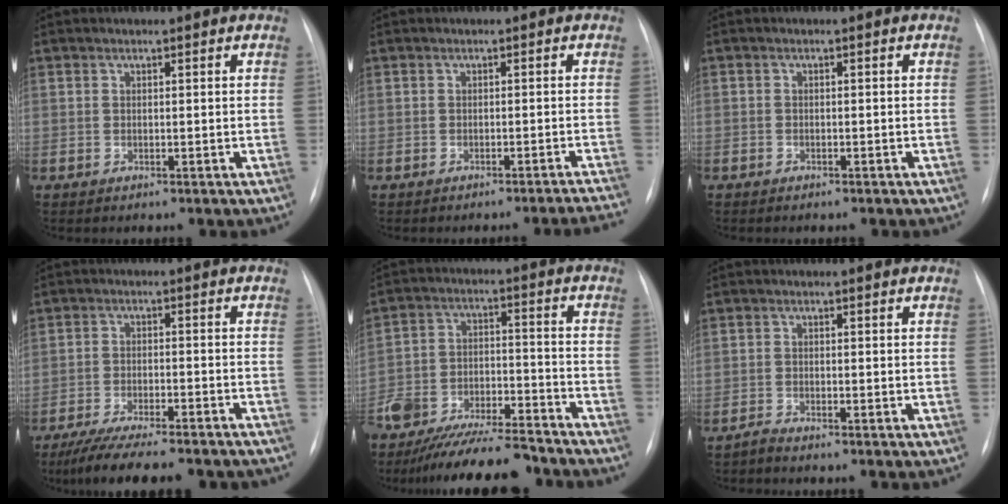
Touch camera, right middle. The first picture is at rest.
{"total": 5.7, "force": [-5.3, -1.6, 1.0], "torque": [0.000, -0.005, -0.058]}
{"total": 1.2, "force": [-0.8, 0.8, 0.1], "torque": [-0.010, 0.003, -0.010]}
{"total": 15.5, "force": [-13.4, 2.3, 7.5], "torque": [-0.123, -0.019, -0.193]}
{"total": 17.2, "force": [-15.3, 3.1, 7.2], "torque": [-0.127, -0.002, -0.246]}
{"total": 0.9, "force": [-0.9, -0.2, 0.1], "torque": [-0.008, -0.006, -0.018]}